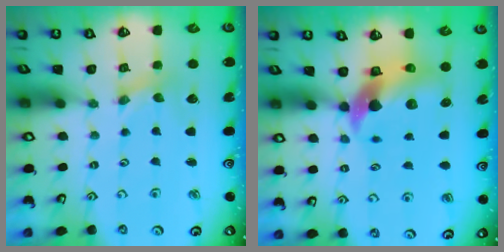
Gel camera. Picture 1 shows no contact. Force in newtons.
{"total": 11.8, "press": 11.6, "slide": 1.7}